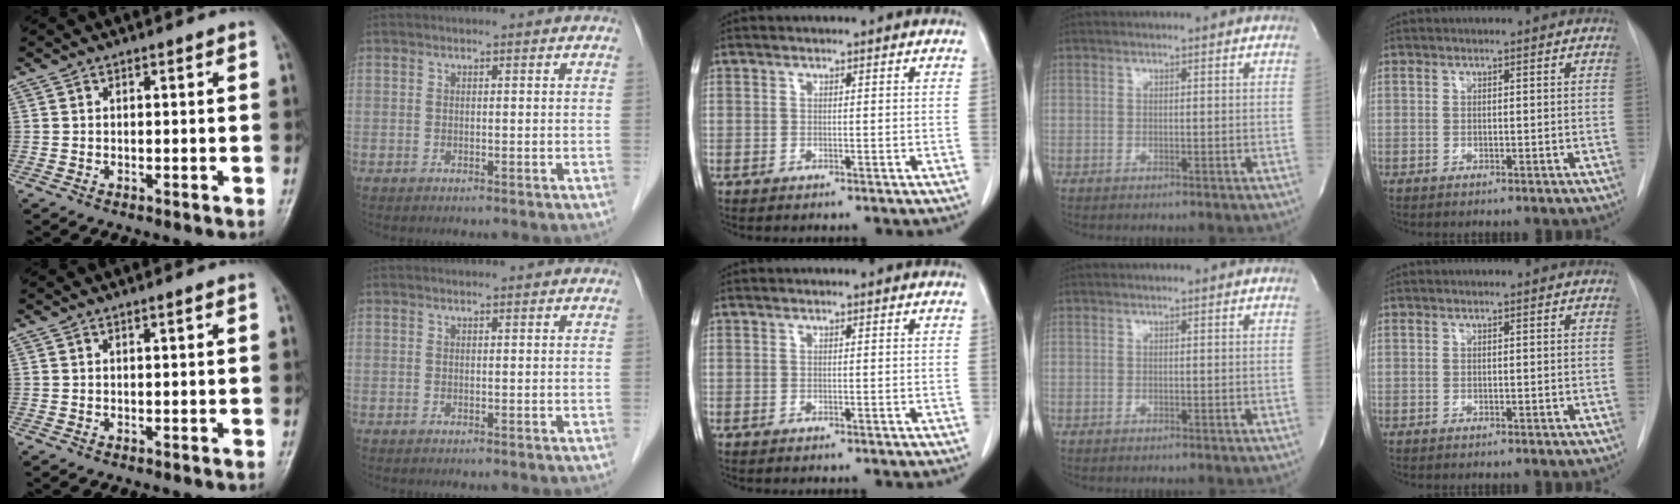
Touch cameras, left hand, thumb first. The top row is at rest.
{"thumb": {"total": 0.7, "force": [0.3, 0.1, 0.6], "torque": [-0.010, 0.000, 0.006]}, "index": {"total": 0.6, "force": [0.5, 0.0, 0.2], "torque": [-0.007, 0.005, 0.009]}}